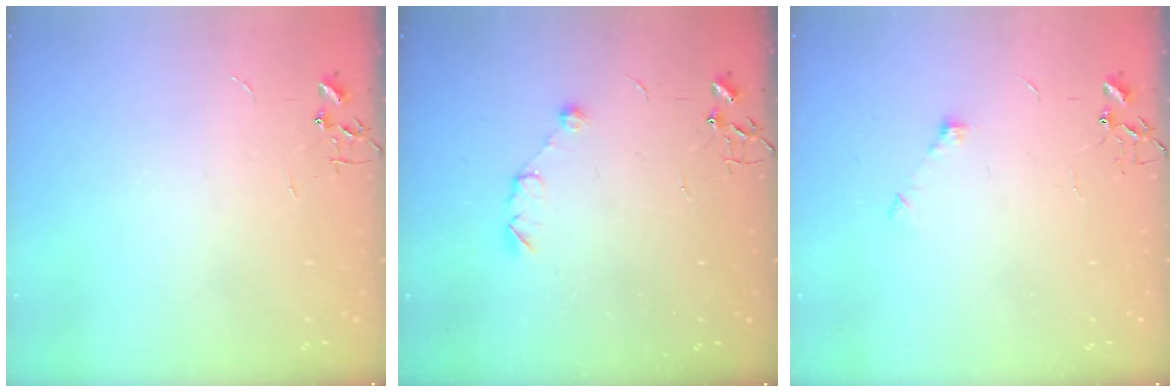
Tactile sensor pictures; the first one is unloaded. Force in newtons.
{"total": 6.8, "press": 6.8, "slide": 0.9}
{"total": 5.2, "press": 5.1, "slide": 1.1}